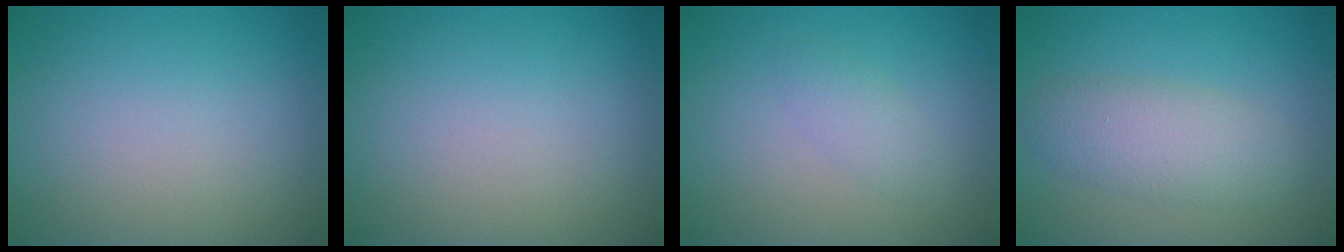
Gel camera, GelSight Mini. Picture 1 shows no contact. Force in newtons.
{"total": 0.0}
{"total": 1.4, "press": 1.4, "slide": 0.1}
{"total": 3.9, "press": 3.9, "slide": 0.1}